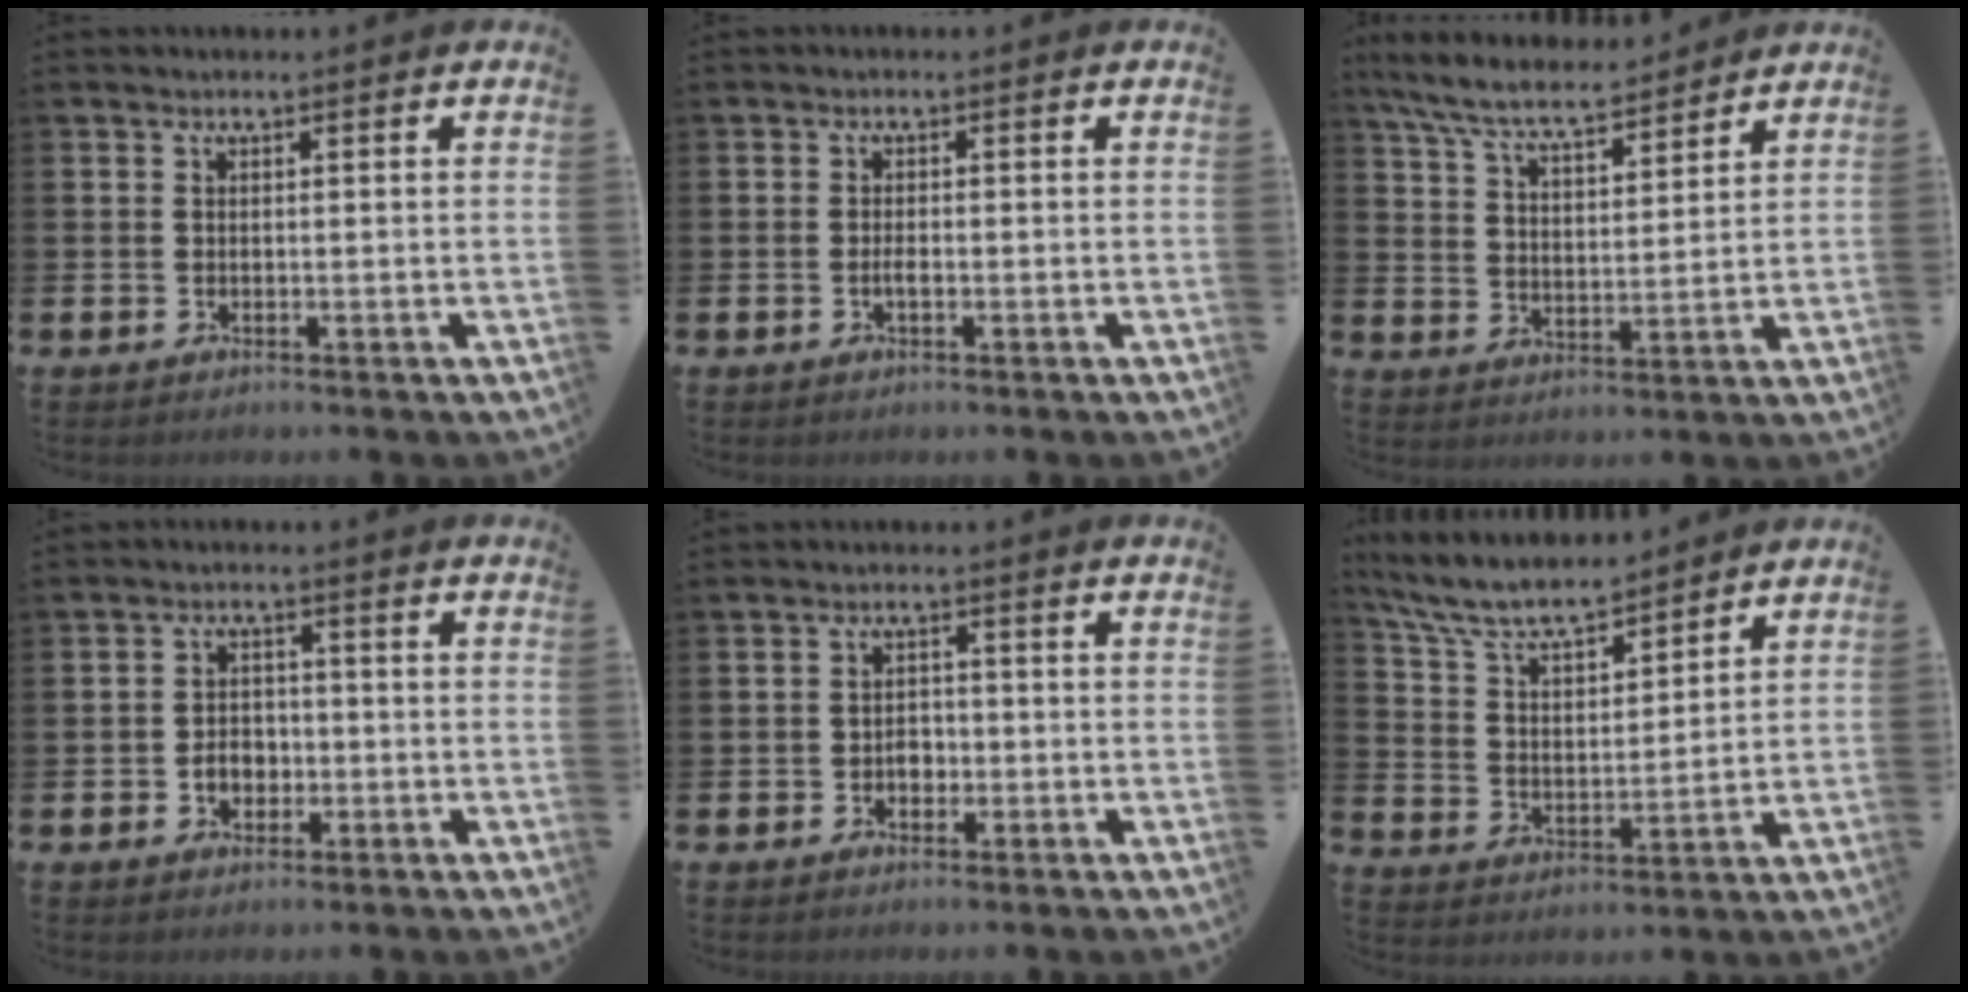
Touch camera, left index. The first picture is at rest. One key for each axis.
{"total": 1.2, "fx": -0.4, "fy": 0.4, "fz": 1.1, "tx": -0.020, "ty": -0.001, "tz": -0.008}
{"total": 7.5, "fx": 7.0, "fy": 1.1, "fz": 2.7, "tx": -0.083, "ty": -0.034, "tz": 0.124}
{"total": 3.1, "fx": -1.0, "fy": 2.5, "fz": 1.7, "tx": -0.019, "ty": -0.003, "tz": -0.025}
{"total": 2.0, "fx": -0.7, "fy": 1.7, "fz": 0.9, "tx": -0.011, "ty": 0.001, "tz": -0.018}
{"total": 7.7, "fx": 7.1, "fy": 1.6, "fz": 2.5, "tx": -0.084, "ty": -0.040, "tz": 0.125}